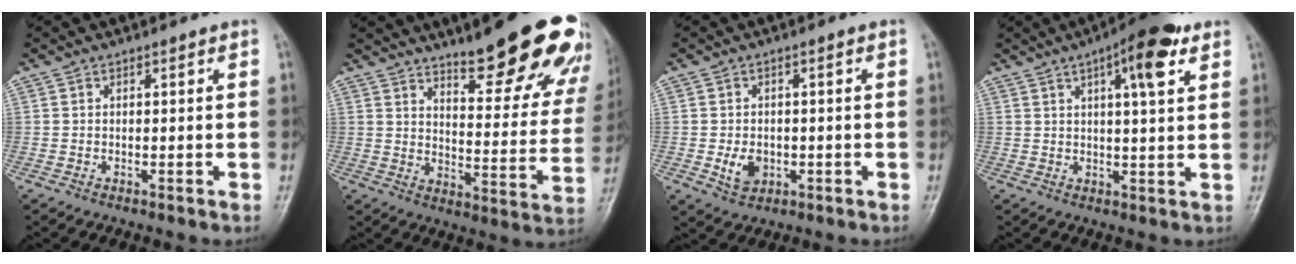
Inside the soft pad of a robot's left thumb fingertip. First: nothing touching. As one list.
[{"total": 23.5, "force": [16.7, 6.1, 15.3], "torque": [-0.155, -0.098, 0.219]}, {"total": 4.4, "force": [-1.1, 3.4, 2.6], "torque": [-0.033, 0.000, -0.012]}, {"total": 10.3, "force": [5.1, 2.7, 8.5], "torque": [-0.113, -0.008, 0.069]}]